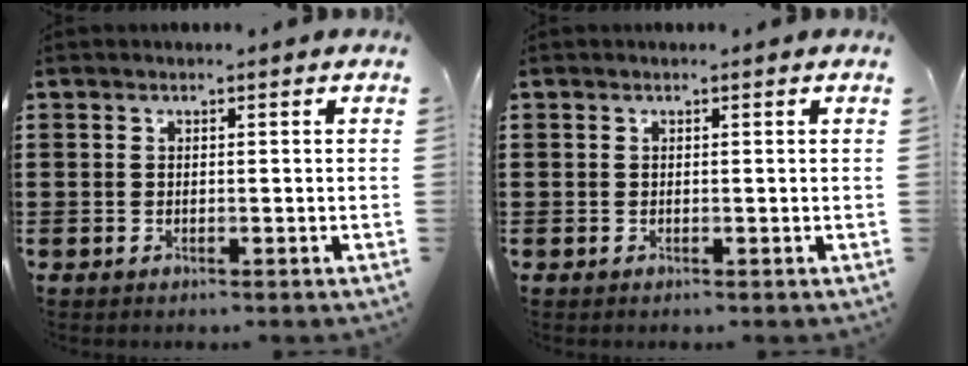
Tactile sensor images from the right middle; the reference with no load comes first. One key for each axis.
{"total": 0.0}